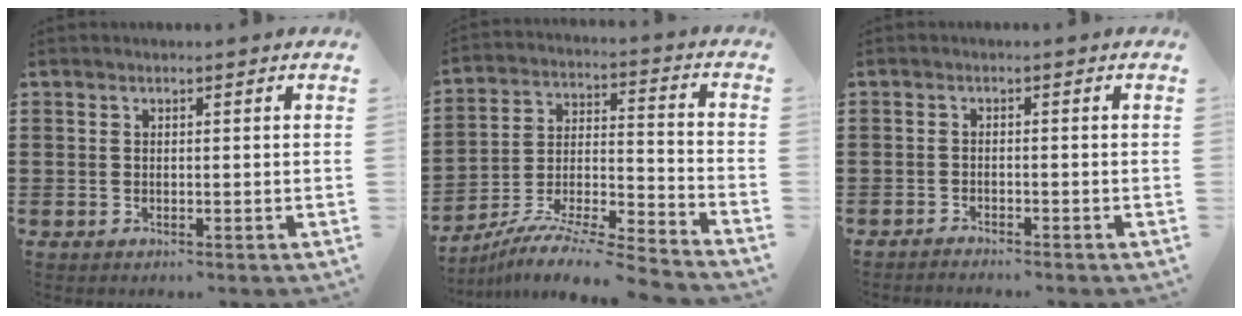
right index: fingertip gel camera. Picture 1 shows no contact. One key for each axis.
{"total": 8.1, "fx": -7.6, "fy": -0.2, "fz": 2.9, "tx": -0.049, "ty": 0.000, "tz": -0.153}
{"total": 1.1, "fx": -1.1, "fy": -0.1, "fz": -0.2, "tx": 0.002, "ty": 0.005, "tz": -0.023}